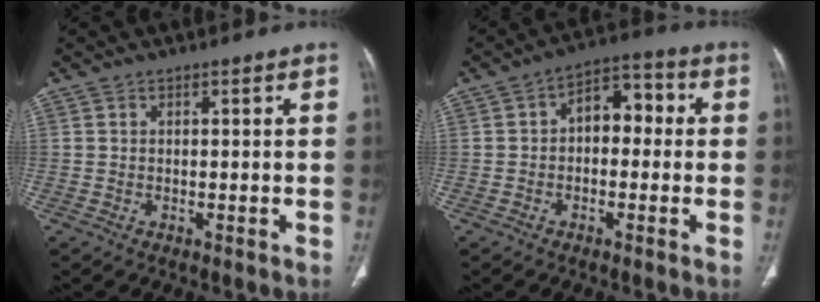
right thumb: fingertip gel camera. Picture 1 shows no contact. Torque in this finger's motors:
{"motor_torque": [0.57, 1.84, 0.64, -0.77, 0.03]}